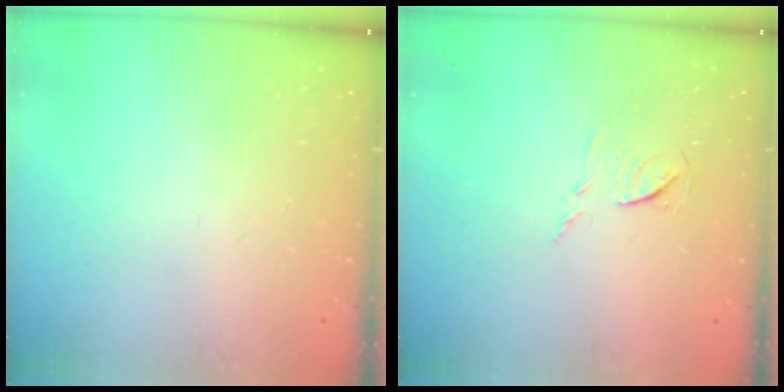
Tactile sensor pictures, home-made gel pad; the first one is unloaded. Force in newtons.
{"total": 7.3, "press": 7.3, "slide": 0.5}